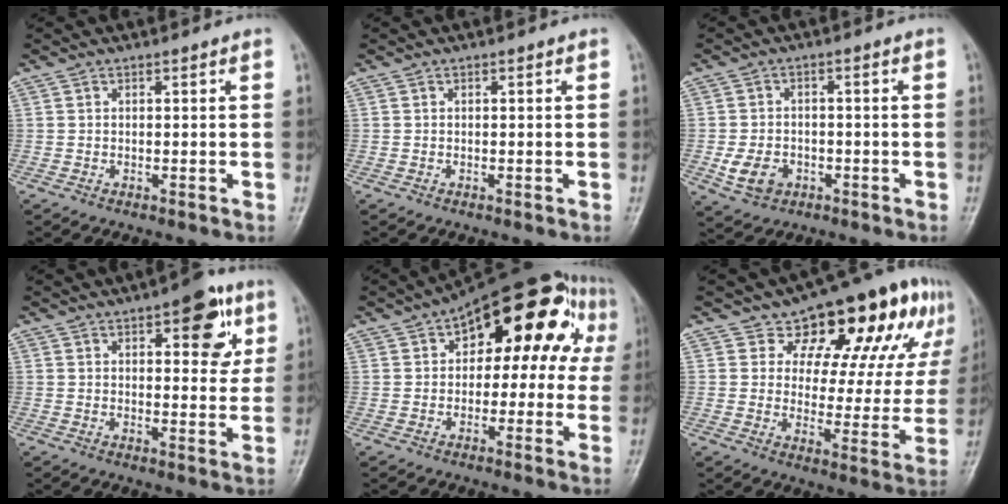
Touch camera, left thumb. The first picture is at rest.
{"total": 0.0}
{"total": 6.0, "force": [-2.2, 4.6, 3.2], "torque": [-0.053, 0.009, -0.033]}
{"total": 10.5, "force": [4.7, 4.5, 8.3], "torque": [-0.073, -0.014, 0.056]}
{"total": 19.8, "force": [5.3, 10.8, 15.7], "torque": [-0.160, 0.041, 0.059]}
{"total": 18.9, "force": [11.0, 9.8, 11.8], "torque": [-0.094, -0.040, 0.141]}